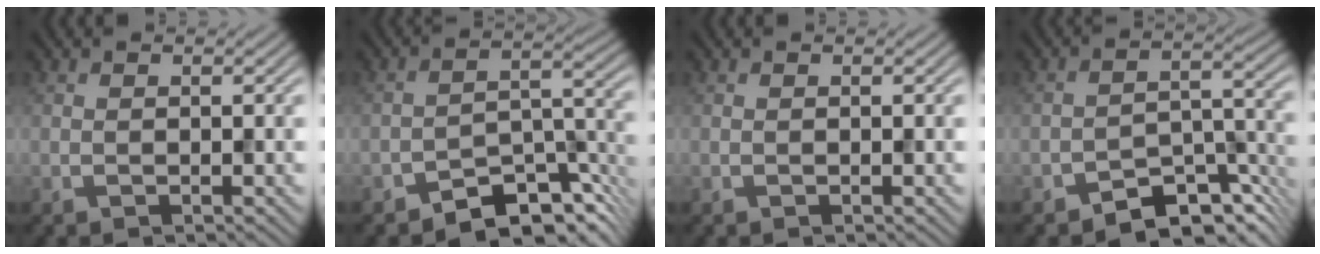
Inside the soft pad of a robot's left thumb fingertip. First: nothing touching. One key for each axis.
{"total": 8.1, "fx": -6.4, "fy": 3.2, "fz": 3.8, "tx": -0.040, "ty": 0.001, "tz": -0.120}
{"total": 0.0}
{"total": 7.3, "fx": -5.7, "fy": 3.0, "fz": 3.4, "tx": -0.037, "ty": -0.001, "tz": -0.105}